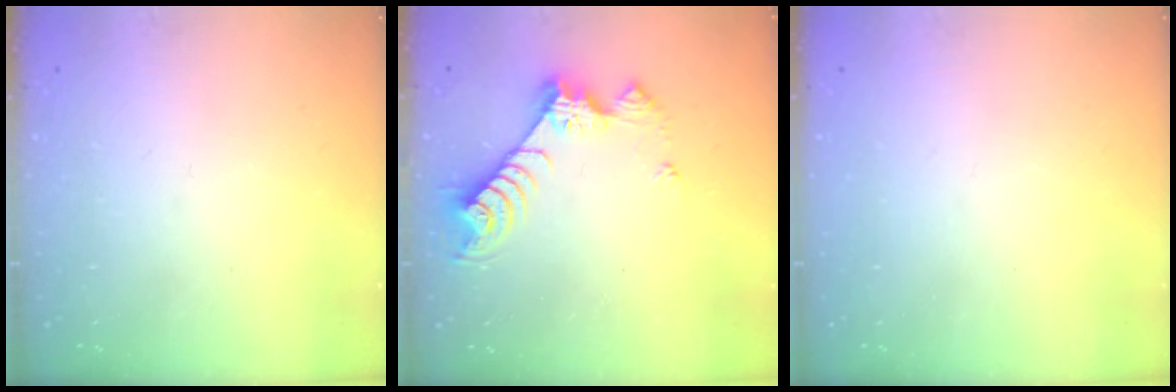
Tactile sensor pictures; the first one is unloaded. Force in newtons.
{"total": 9.3, "press": 9.3, "slide": 0.4}
{"total": 0.0}